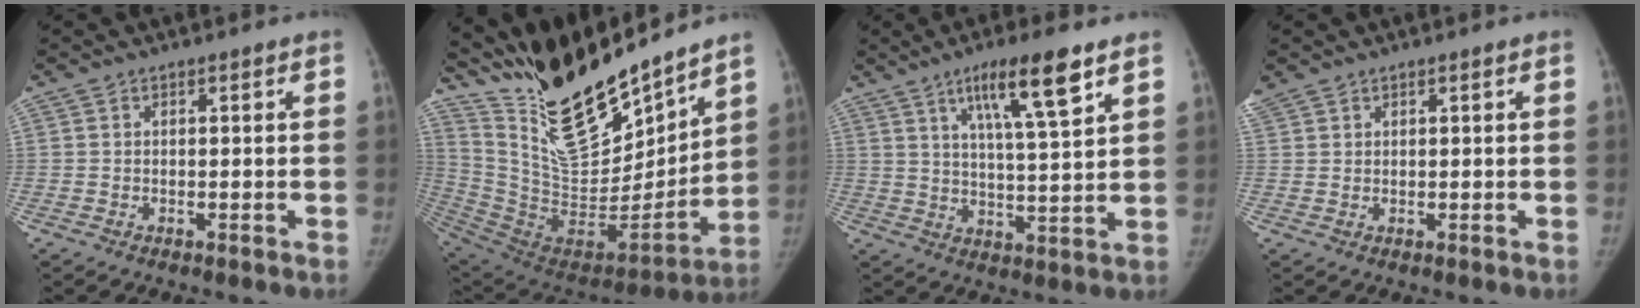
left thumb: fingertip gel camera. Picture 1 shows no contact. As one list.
[{"total": 25.9, "force": [21.2, 7.4, 12.9], "torque": [-0.179, -0.116, 0.375]}, {"total": 11.9, "force": [6.7, 1.6, 9.8], "torque": [-0.159, -0.030, 0.112]}, {"total": 2.7, "force": [1.8, 1.8, 0.6], "torque": [-0.011, 0.013, 0.042]}]